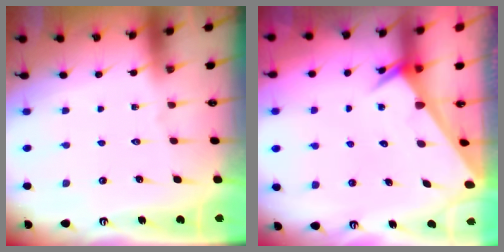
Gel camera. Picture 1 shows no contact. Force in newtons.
{"total": 2.4, "press": 2.4, "slide": 0.1}